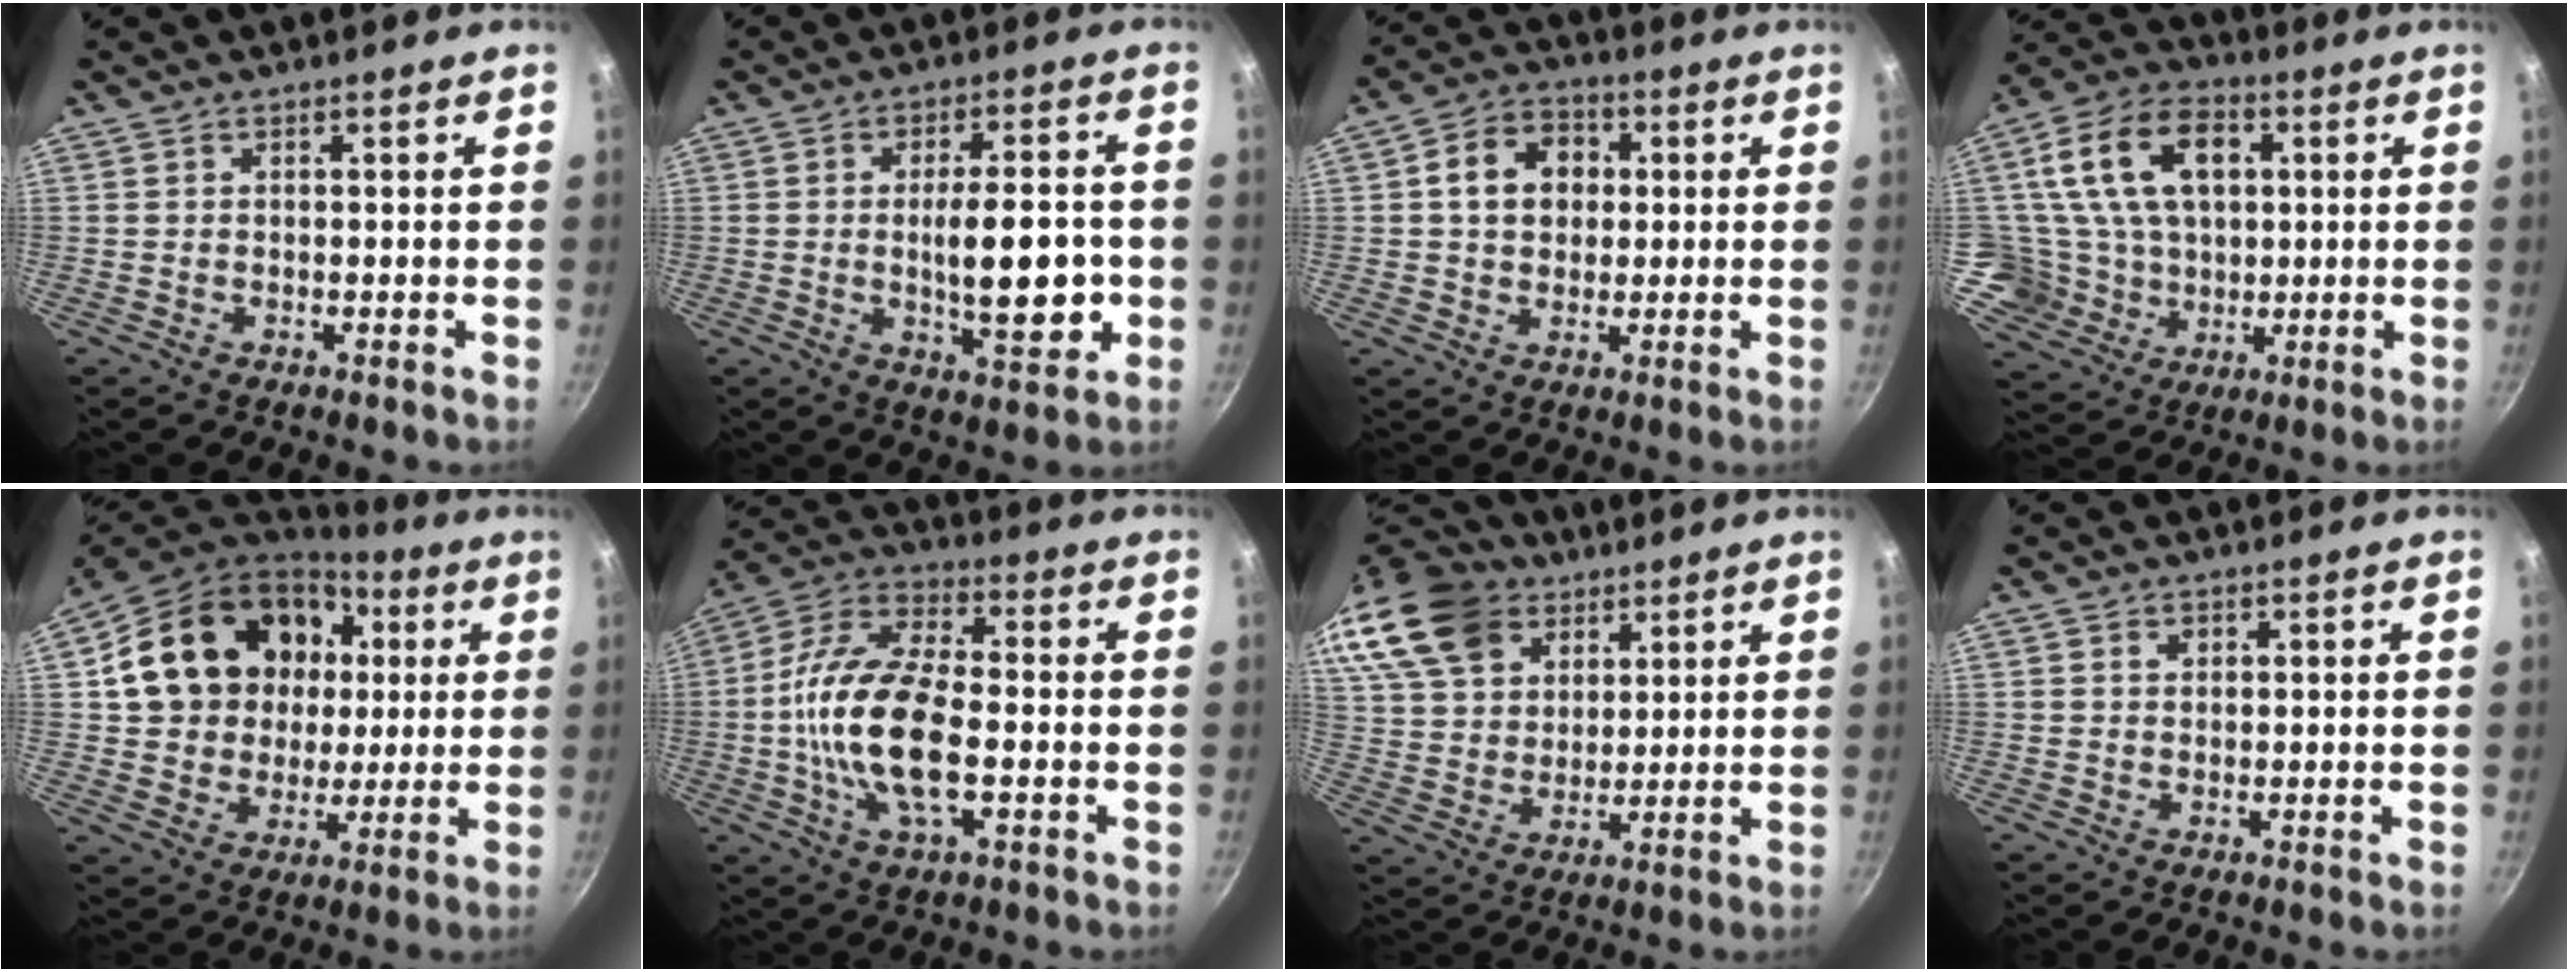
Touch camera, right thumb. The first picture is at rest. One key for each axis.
{"total": 13.1, "fx": -1.6, "fy": 5.0, "fz": 12.0, "tx": -0.155, "ty": 0.003, "tz": -0.019}
{"total": 9.6, "fx": 1.7, "fy": 7.7, "fz": 5.5, "tx": -0.063, "ty": 0.014, "tz": 0.017}
{"total": 17.4, "fx": 3.6, "fy": 13.6, "fz": 10.1, "tx": -0.163, "ty": 0.001, "tz": 0.067}
{"total": 21.8, "fx": 4.8, "fy": 17.6, "fz": 11.9, "tx": -0.195, "ty": 0.029, "tz": 0.085}
{"total": 17.6, "fx": -2.2, "fy": 7.8, "fz": 15.6, "tx": -0.294, "ty": 0.029, "tz": -0.060}
{"total": 21.3, "fx": 13.5, "fy": 14.0, "fz": 8.6, "tx": -0.179, "ty": -0.010, "tz": 0.260}
{"total": 1.3, "fx": 0.5, "fy": 1.0, "fz": 0.5, "tx": -0.004, "ty": 0.001, "tz": 0.007}